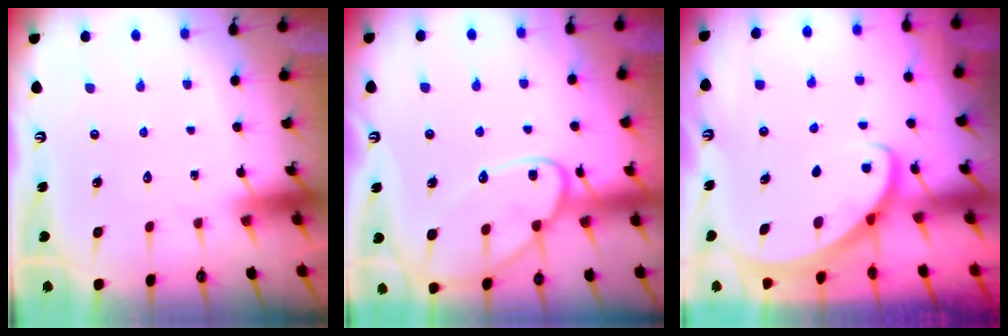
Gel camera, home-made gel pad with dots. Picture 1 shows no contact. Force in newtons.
{"total": 13.8, "press": 13.8, "slide": 1.2}
{"total": 2.7, "press": 2.7, "slide": 0.2}